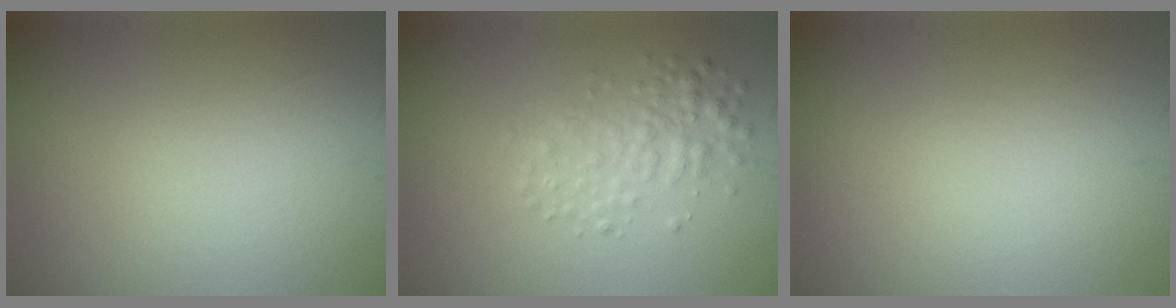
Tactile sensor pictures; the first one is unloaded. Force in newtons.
{"total": 2.6, "press": 2.6, "slide": 0.0}
{"total": 0.0}